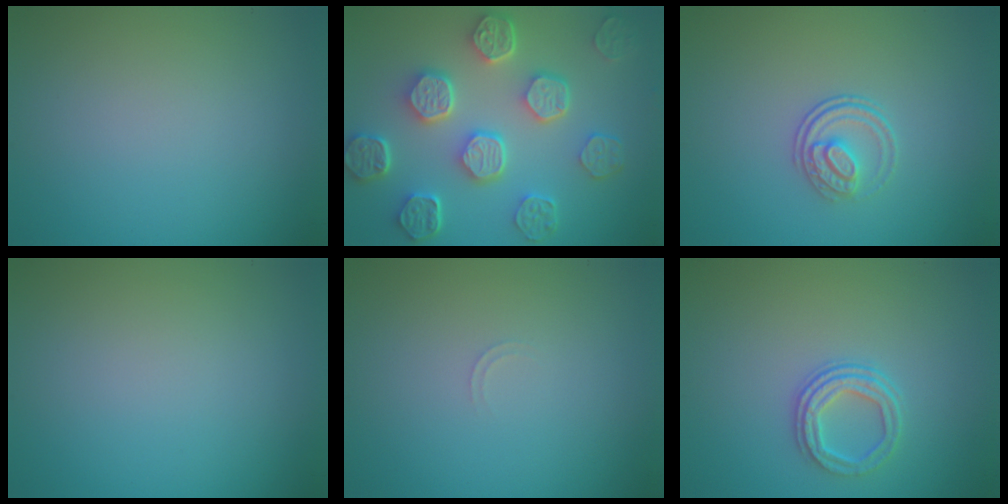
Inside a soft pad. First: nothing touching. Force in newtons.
{"total": 7.8, "press": 6.0, "slide": 5.0}
{"total": 2.3, "press": 1.7, "slide": 1.5}
{"total": 0.0}
{"total": 0.6, "press": 0.6, "slide": 0.2}
{"total": 2.8, "press": 2.3, "slide": 1.5}